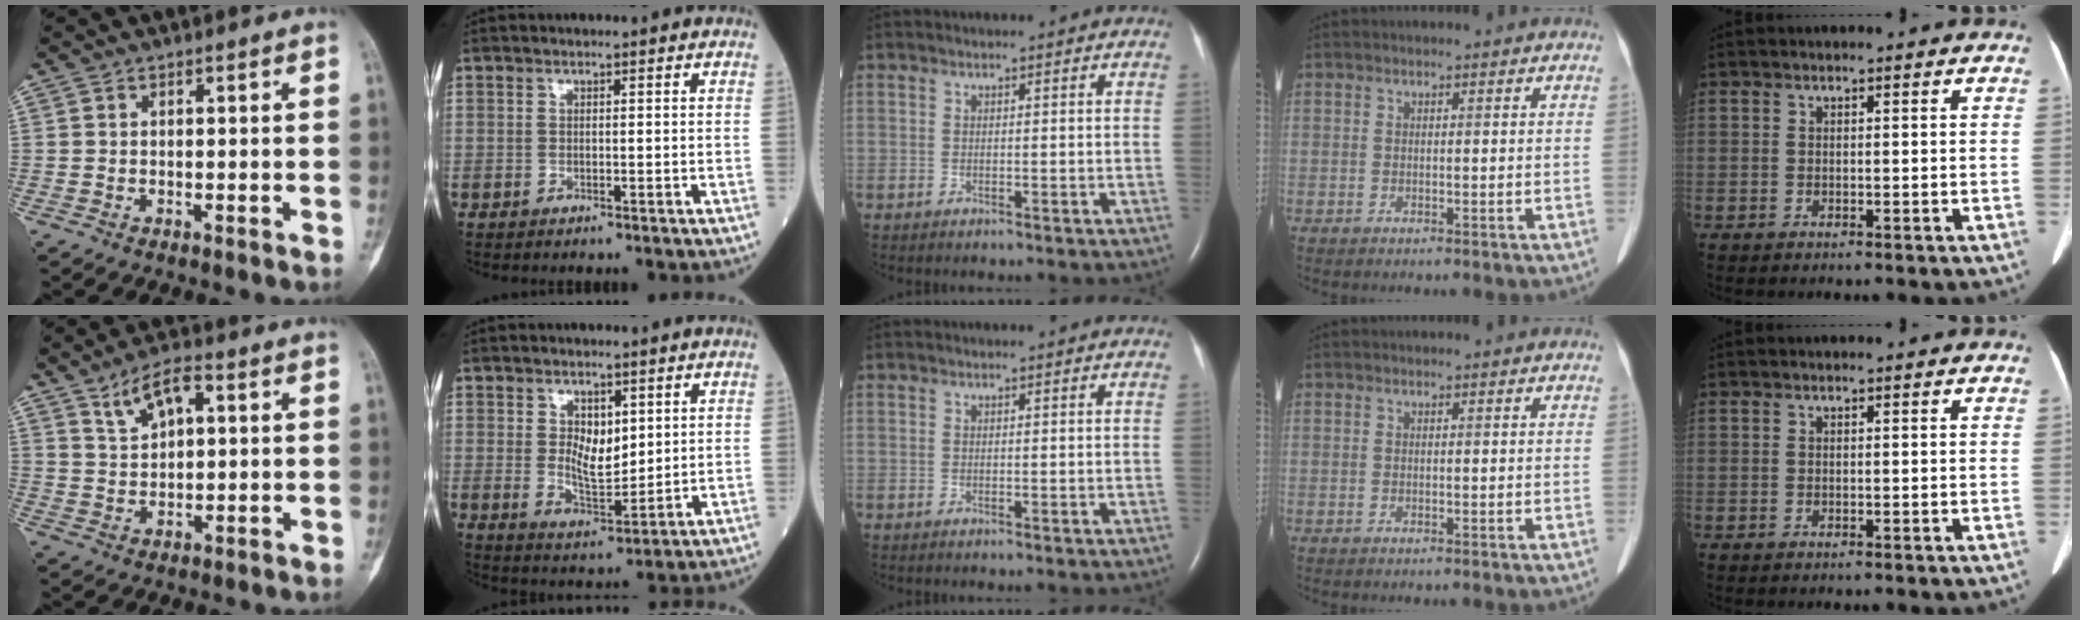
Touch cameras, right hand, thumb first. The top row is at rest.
{"thumb": {"total": 6.8, "force": [3.0, 3.1, 5.3], "torque": [-0.085, -0.004, 0.057]}, "index": {"total": 5.9, "force": [1.6, 2.9, 4.9], "torque": [-0.086, -0.002, 0.036]}}